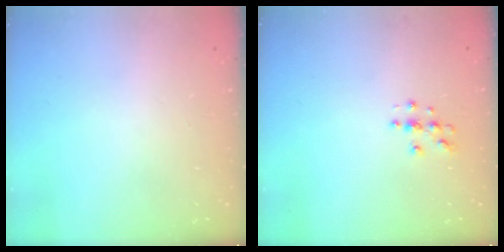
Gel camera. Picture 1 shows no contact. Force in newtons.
{"total": 3.8, "press": 3.8, "slide": 0.5}